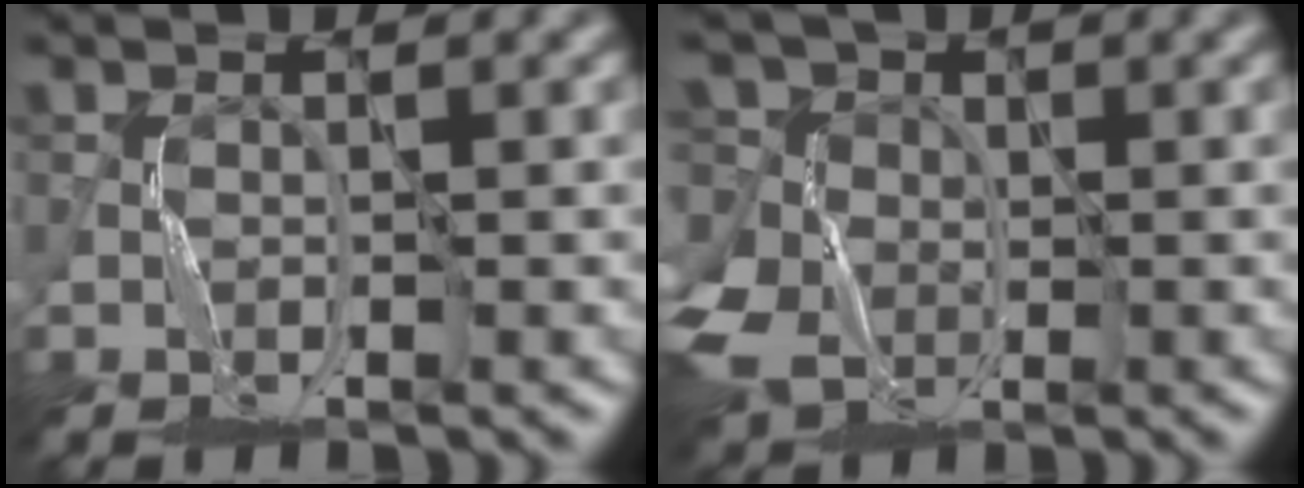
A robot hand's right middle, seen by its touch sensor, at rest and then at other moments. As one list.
[{"total": 7.5, "force": [-0.6, 6.5, 3.7], "torque": [-0.104, -0.004, -0.026]}]